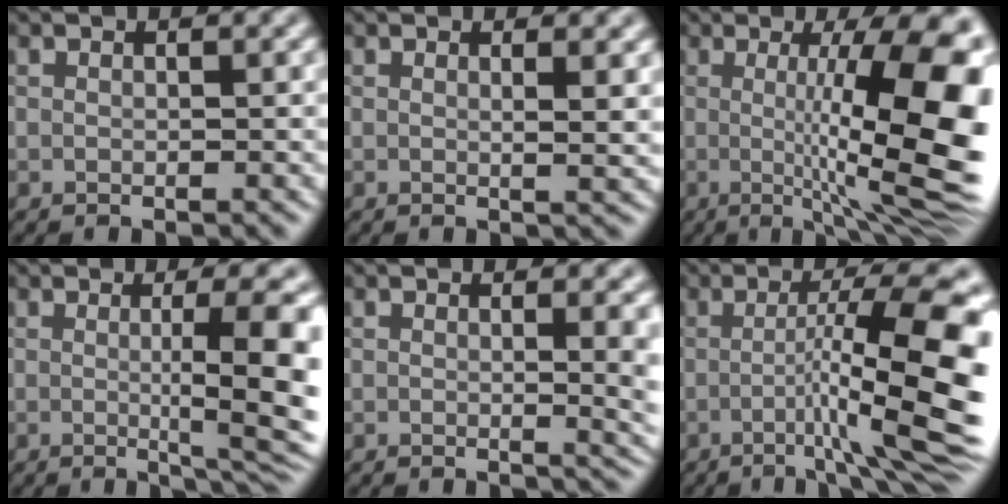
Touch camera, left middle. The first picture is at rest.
{"total": 2.4, "force": [0.9, 0.8, 2.1], "torque": [-0.020, 0.000, 0.010]}
{"total": 14.5, "force": [0.2, 3.6, 14.0], "torque": [-0.158, 0.001, 0.001]}
{"total": 8.0, "force": [-0.1, 1.8, 7.8], "torque": [-0.097, -0.011, 0.002]}
{"total": 4.3, "force": [0.3, 1.6, 4.0], "torque": [-0.032, -0.002, 0.006]}
{"total": 11.4, "force": [-2.6, 1.6, 11.0], "torque": [-0.156, 0.011, -0.040]}